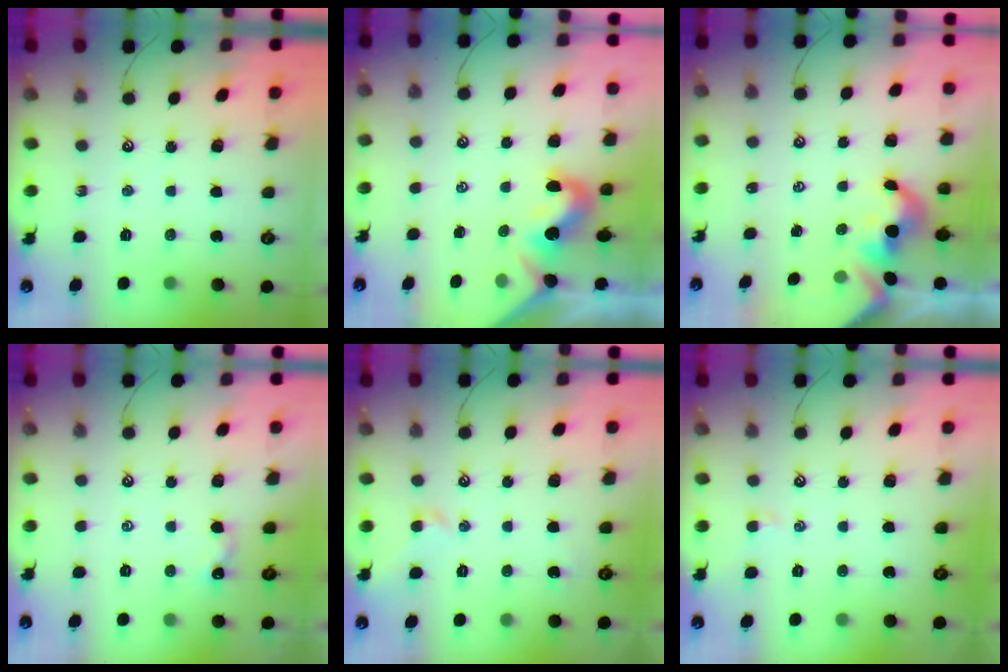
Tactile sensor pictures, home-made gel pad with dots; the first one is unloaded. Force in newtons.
{"total": 2.1, "press": 2.0, "slide": 0.5}
{"total": 2.7, "press": 2.7, "slide": 0.1}
{"total": 1.8, "press": 1.8, "slide": 0.3}
{"total": 2.3, "press": 2.1, "slide": 0.9}
{"total": 1.2, "press": 1.1, "slide": 0.4}